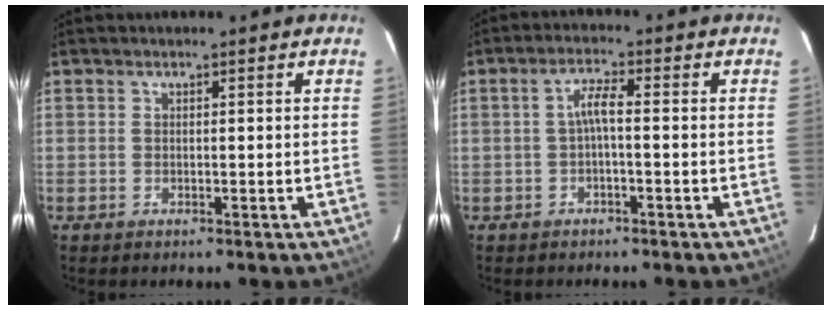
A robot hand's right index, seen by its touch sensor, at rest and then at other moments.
{"total": 2.9, "force": [-0.7, 0.3, 2.8], "torque": [-0.056, 0.008, -0.012]}